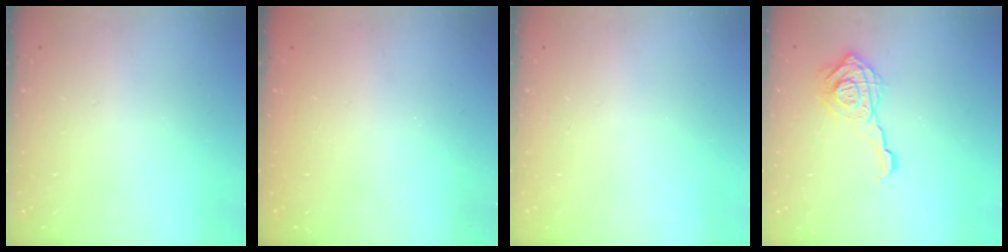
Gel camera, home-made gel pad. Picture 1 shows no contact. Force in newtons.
{"total": 2.4, "press": 2.2, "slide": 0.8}
{"total": 0.0}
{"total": 13.8, "press": 13.8, "slide": 1.3}